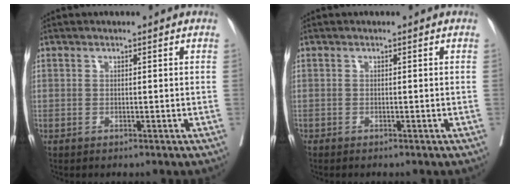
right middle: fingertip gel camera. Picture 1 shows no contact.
{"total": 0.0}